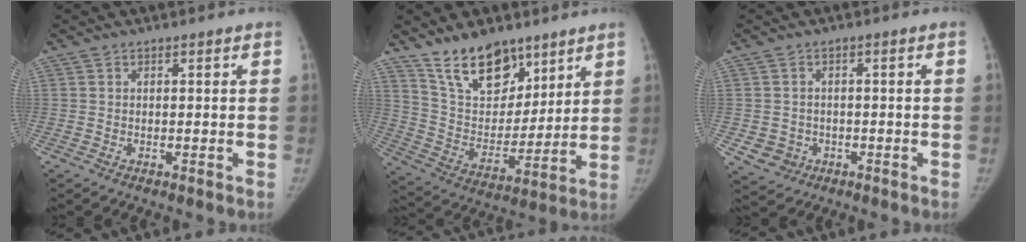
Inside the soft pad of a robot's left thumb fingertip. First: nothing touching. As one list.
[{"total": 15.8, "force": [11.3, 8.4, 7.1], "torque": [-0.069, -0.070, 0.212]}, {"total": 4.4, "force": [-1.4, 4.1, 1.0], "torque": [0.000, 0.009, -0.015]}]